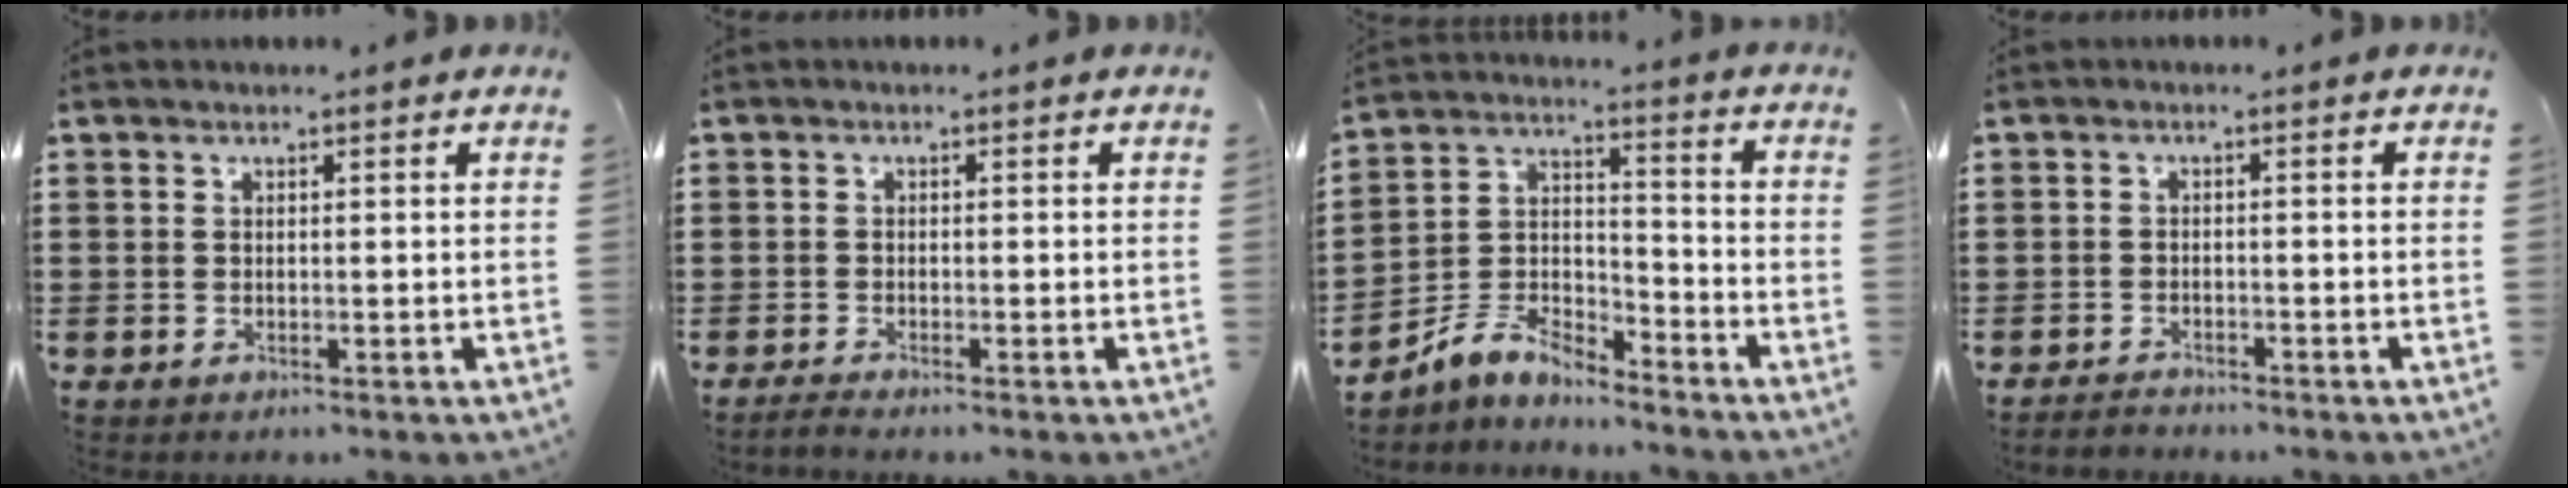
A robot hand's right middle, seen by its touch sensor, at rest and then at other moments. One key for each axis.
{"total": 0.8, "fx": -0.8, "fy": -0.1, "fz": 0.4, "tx": -0.007, "ty": -0.005, "tz": -0.014}
{"total": 7.0, "fx": -6.1, "fy": 2.3, "fz": 2.5, "tx": -0.067, "ty": 0.000, "tz": -0.125}
{"total": 1.7, "fx": -1.7, "fy": 0.2, "fz": 0.0, "tx": -0.005, "ty": 0.002, "tz": -0.037}